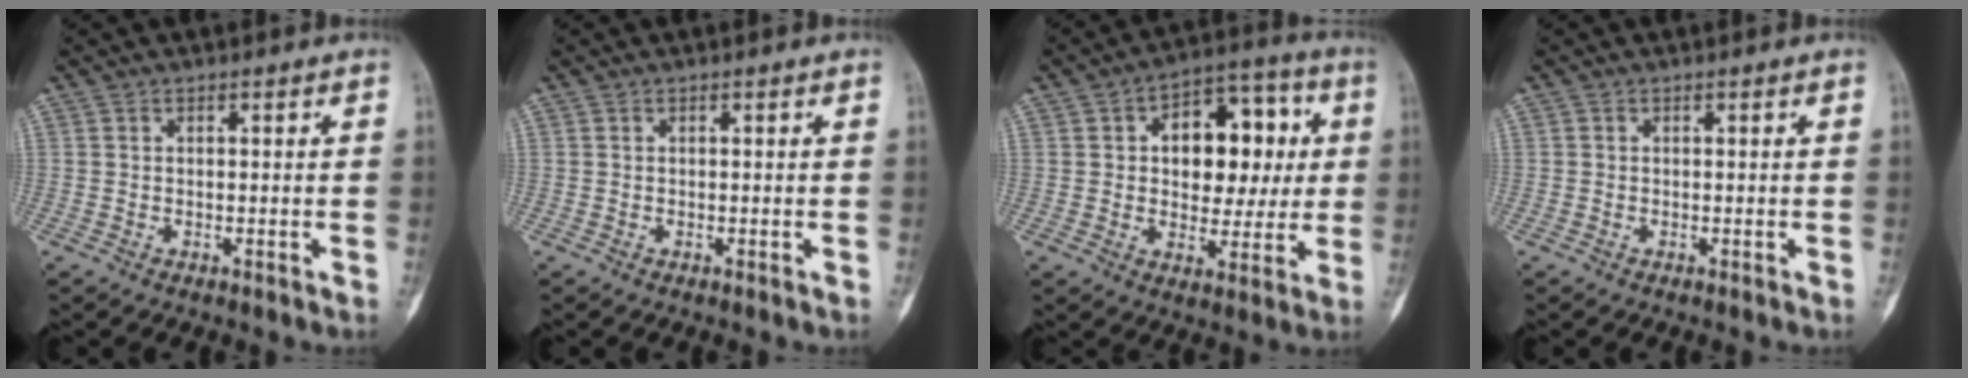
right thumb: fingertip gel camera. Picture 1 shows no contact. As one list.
[{"total": 0.0}, {"total": 15.7, "force": [2.8, 10.1, 11.8], "torque": [-0.108, 0.017, 0.037]}, {"total": 0.0}]